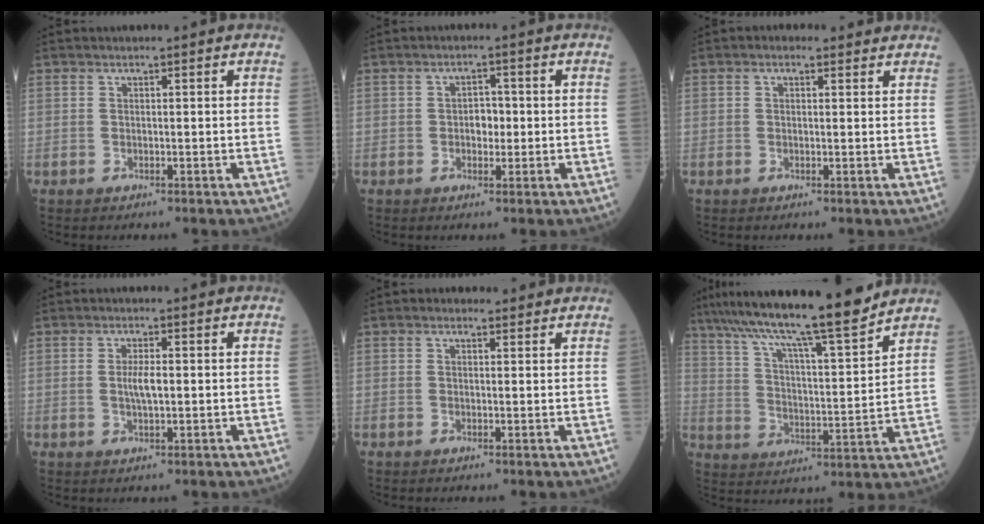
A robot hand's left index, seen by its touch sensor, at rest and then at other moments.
{"total": 2.7, "force": [-0.3, 1.7, 2.1], "torque": [-0.029, 0.005, -0.006]}
{"total": 2.0, "force": [1.2, 1.2, 1.1], "torque": [-0.020, 0.016, 0.012]}
{"total": 2.9, "force": [0.0, 0.7, 2.8], "torque": [-0.057, -0.004, -0.001]}
{"total": 1.5, "force": [1.0, 0.9, 0.6], "torque": [-0.016, 0.011, 0.012]}
{"total": 18.1, "force": [15.3, 0.2, 9.6], "torque": [-0.160, 0.004, 0.241]}